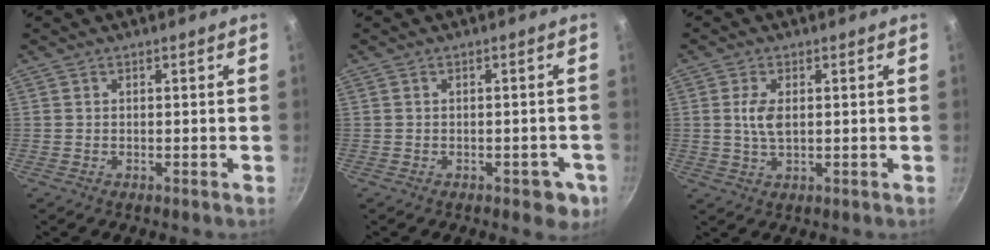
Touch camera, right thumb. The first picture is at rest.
{"total": 4.7, "force": [-1.8, 2.7, 3.4], "torque": [-0.014, 0.018, -0.011]}
{"total": 4.4, "force": [0.7, 2.2, 3.8], "torque": [-0.077, -0.001, 0.013]}